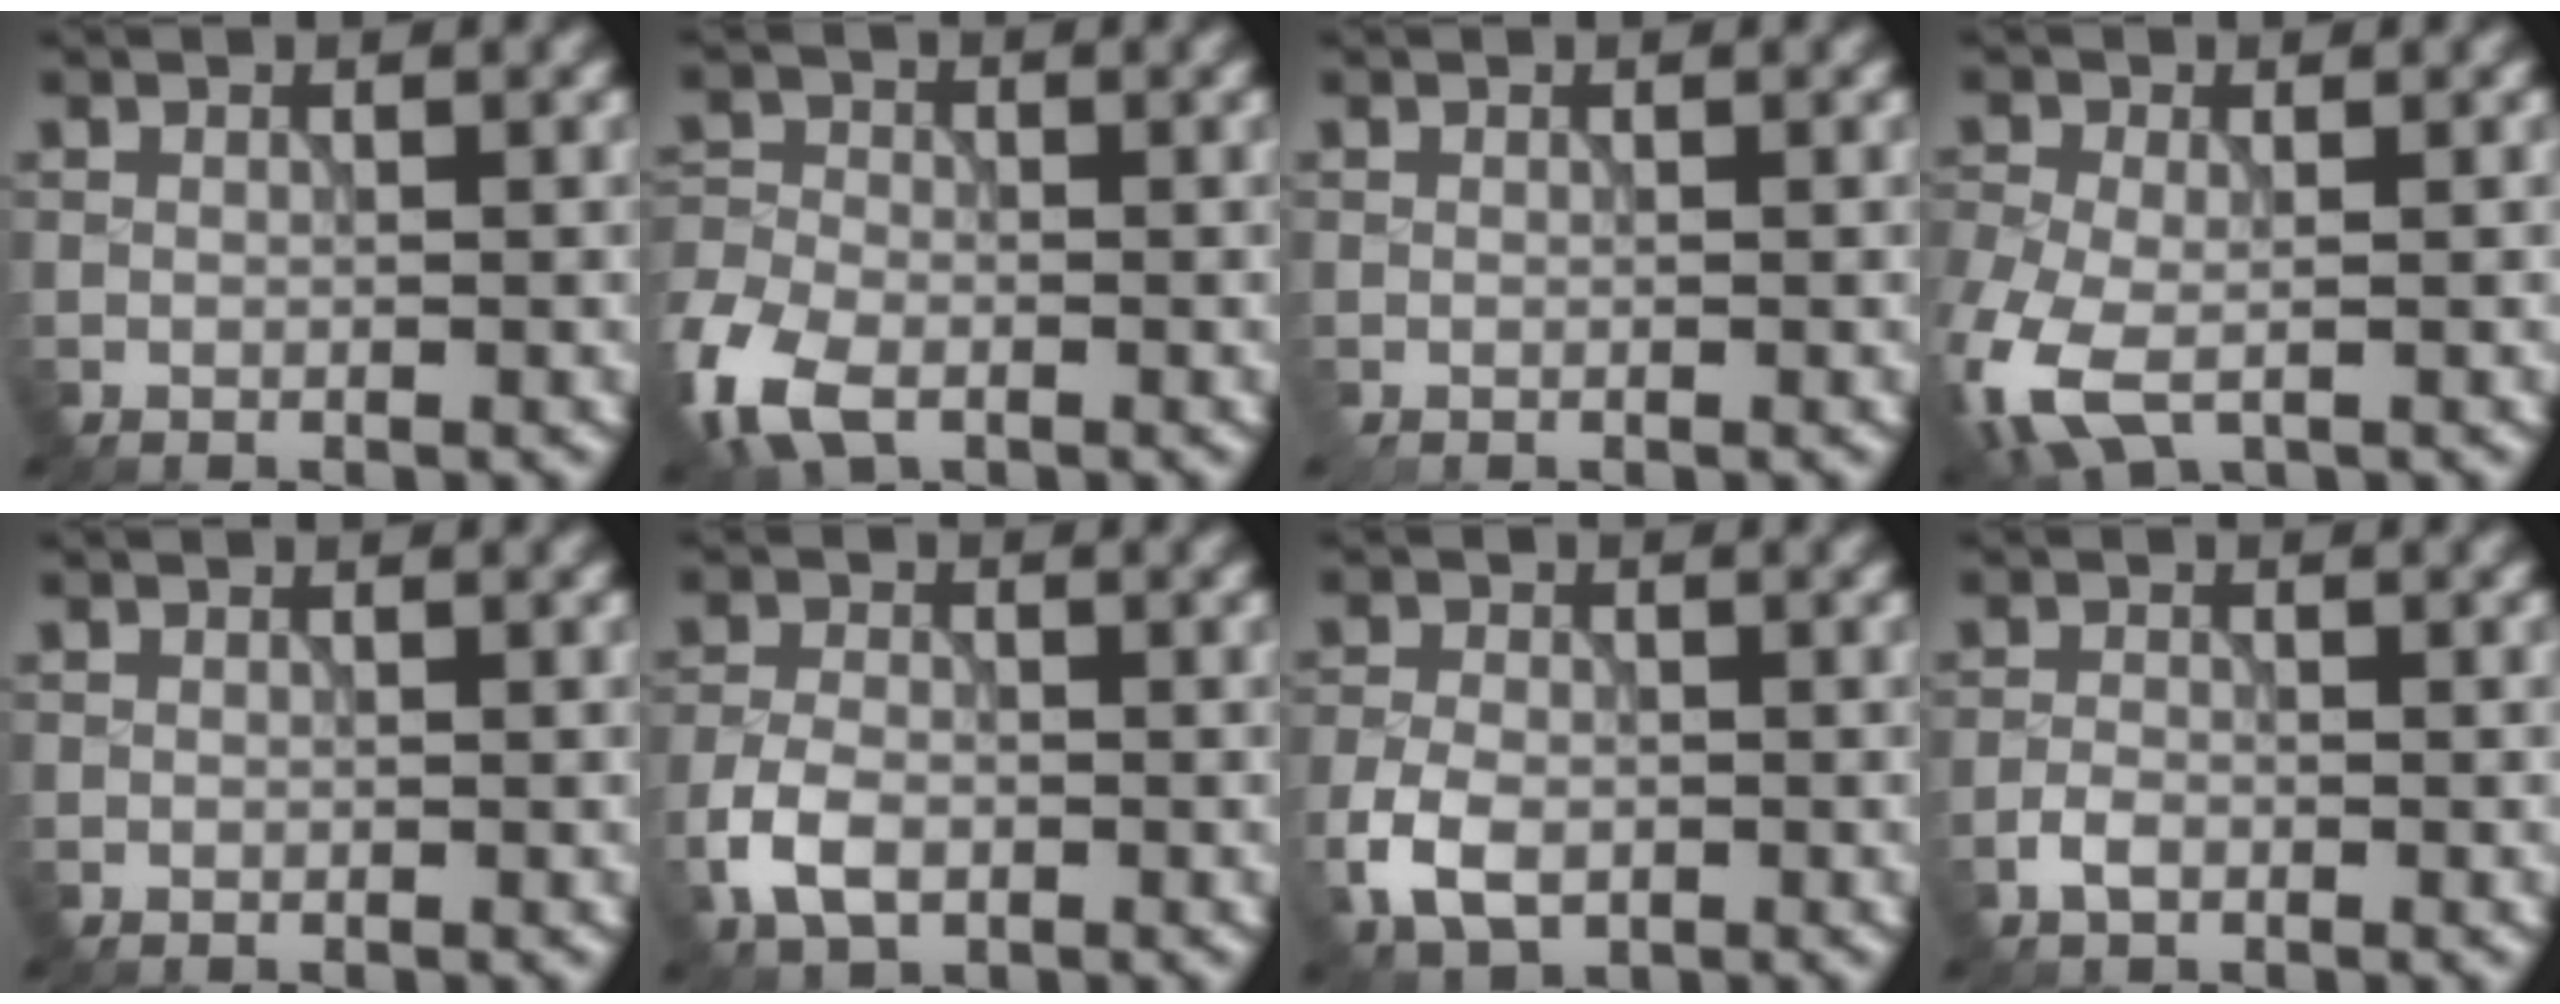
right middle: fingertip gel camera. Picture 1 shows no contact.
{"total": 6.7, "force": [-3.5, 4.1, 3.9], "torque": [-0.101, -0.014, -0.081]}
{"total": 0.0}
{"total": 6.7, "force": [-2.4, 4.2, 4.7], "torque": [-0.128, -0.020, -0.050]}
{"total": 0.0}
{"total": 3.9, "force": [-1.7, 2.5, 2.4], "torque": [-0.054, -0.003, -0.039]}
{"total": 4.5, "force": [-1.8, 3.0, 2.8], "torque": [-0.063, -0.005, -0.041]}
{"total": 1.5, "force": [-1.0, 0.9, 0.8], "torque": [-0.014, 0.001, -0.023]}